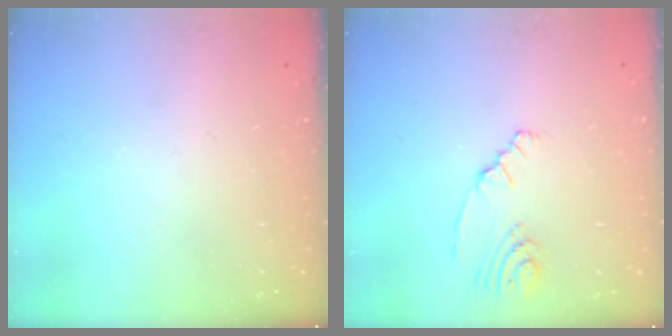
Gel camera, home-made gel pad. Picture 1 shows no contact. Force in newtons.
{"total": 2.3, "press": 2.3, "slide": 0.3}